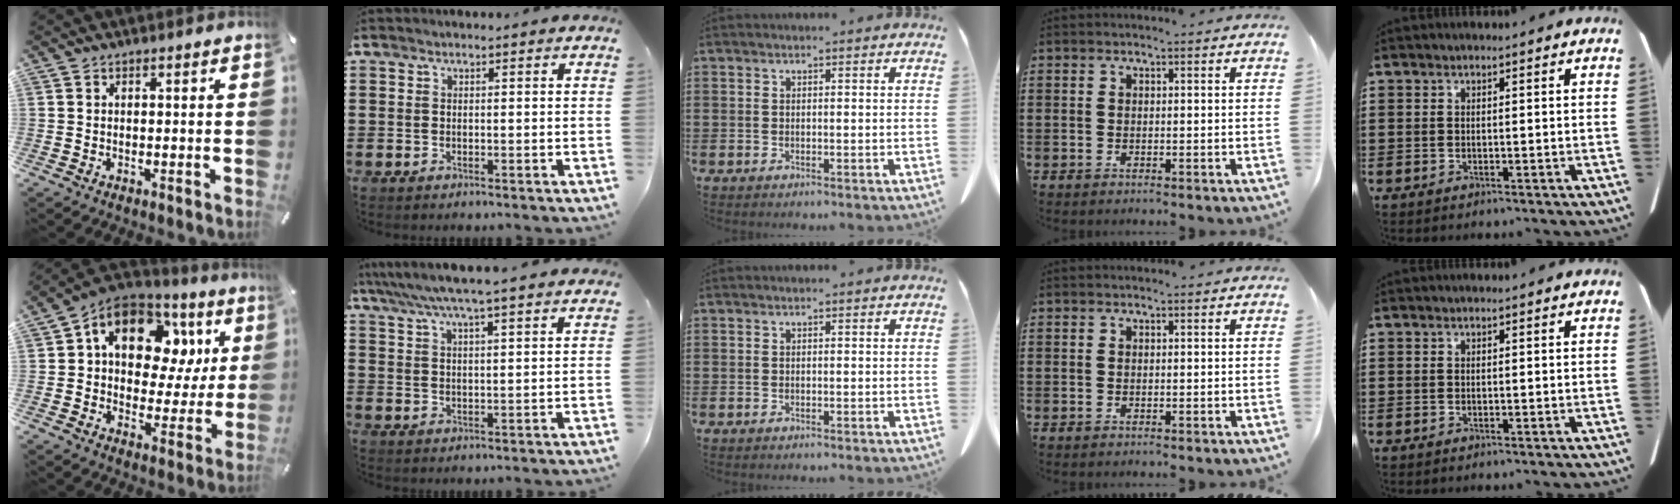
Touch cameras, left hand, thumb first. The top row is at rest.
{"thumb": {"total": 15.1, "force": [7.5, 9.4, 9.1], "torque": [-0.147, -0.046, 0.129]}, "index": {"total": 5.7, "force": [4.9, -0.3, 2.8], "torque": [-0.071, -0.020, 0.085]}}